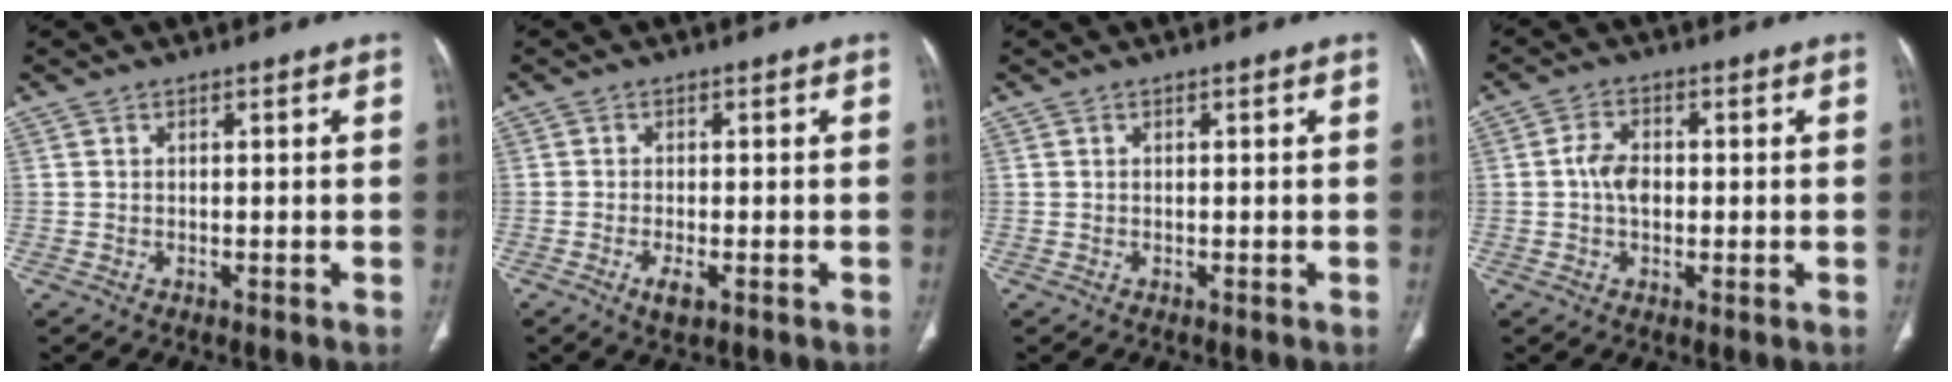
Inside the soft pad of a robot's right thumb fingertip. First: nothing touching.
{"total": 3.1, "force": [-1.3, 1.2, 2.5], "torque": [-0.050, -0.004, -0.022]}
{"total": 0.0}
{"total": 4.9, "force": [0.0, 3.1, 3.8], "torque": [-0.065, 0.006, -0.006]}